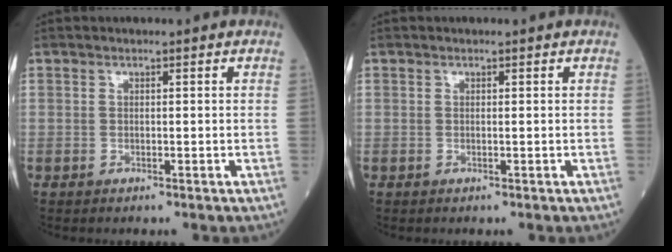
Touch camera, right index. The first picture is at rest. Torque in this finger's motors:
{"motor_torque": [-0.27, -0.04, -0.07, 0.01]}